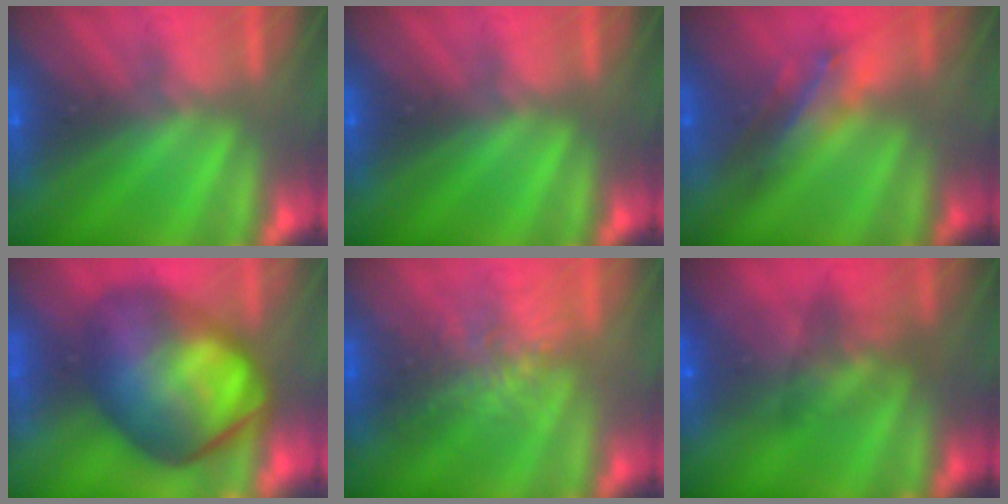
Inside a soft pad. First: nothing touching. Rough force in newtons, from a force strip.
{"total": 0.0}
{"total": 2.7}
{"total": 7.1}
{"total": 2.5}
{"total": 5.5}